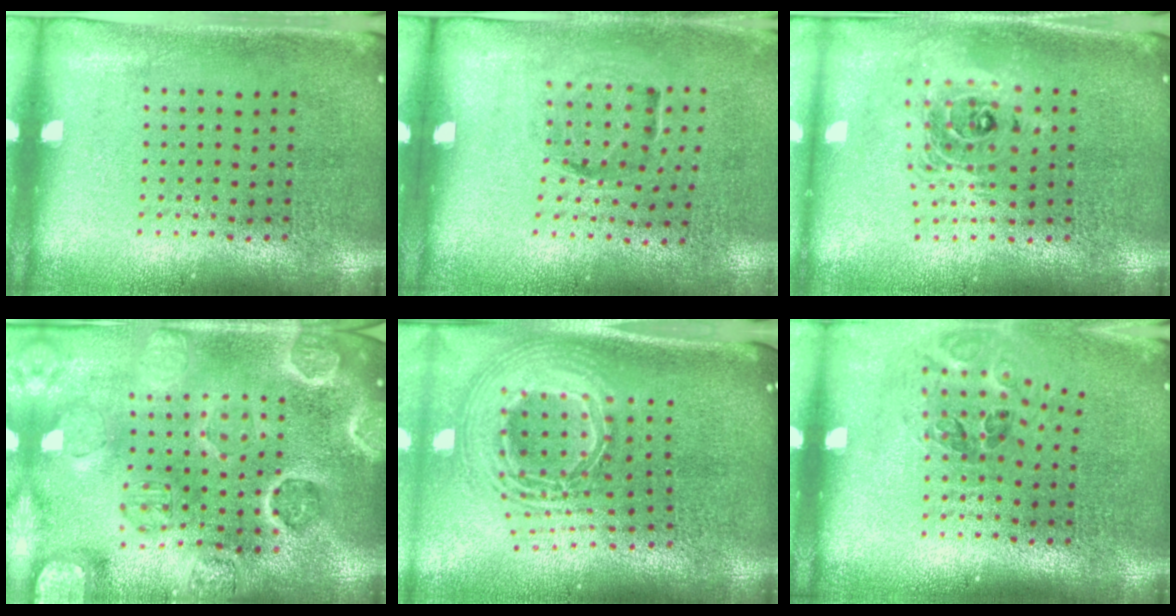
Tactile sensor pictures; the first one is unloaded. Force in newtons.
{"total": 1.1, "press": 0.8, "slide": 0.8}
{"total": 1.9, "press": 1.5, "slide": 1.3}
{"total": 3.7, "press": 3.5, "slide": 0.9}
{"total": 2.8, "press": 2.0, "slide": 2.0}
{"total": 1.2, "press": 1.1, "slide": 0.5}